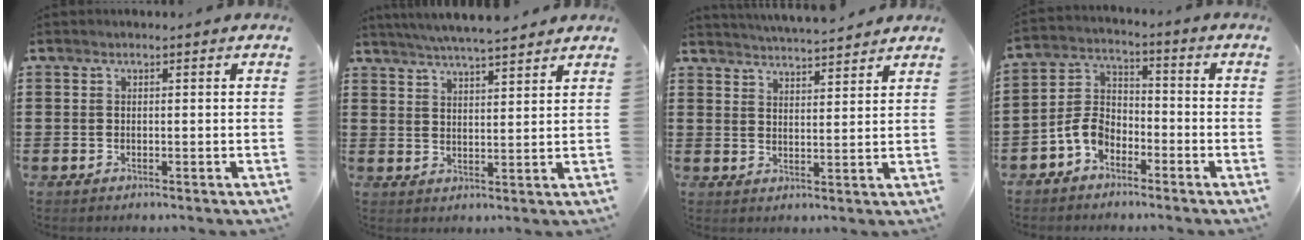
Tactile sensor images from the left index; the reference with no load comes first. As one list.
[{"total": 4.8, "force": [4.6, 0.0, 1.5], "torque": [-0.044, -0.016, 0.082]}, {"total": 3.9, "force": [3.9, -0.3, 0.3], "torque": [-0.019, -0.019, 0.068]}, {"total": 6.2, "force": [-3.8, 3.8, 3.0], "torque": [-0.084, 0.008, -0.082]}]